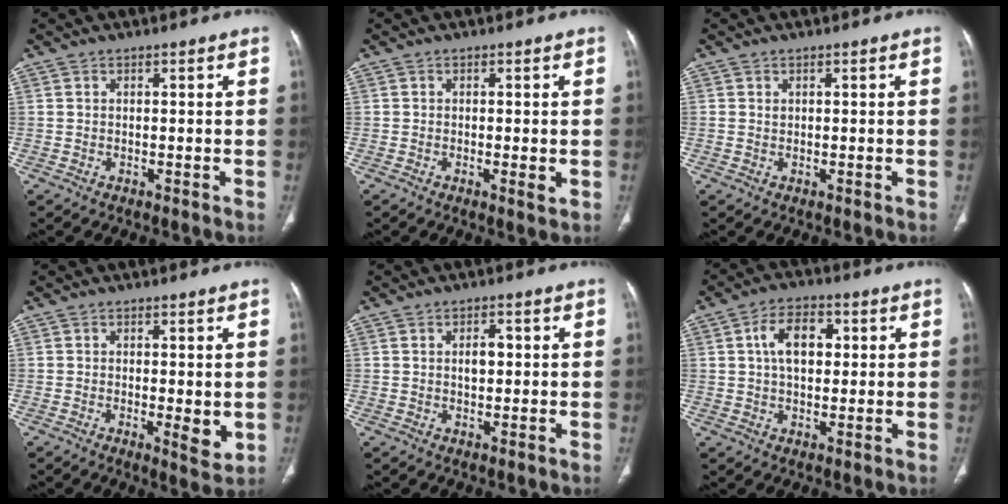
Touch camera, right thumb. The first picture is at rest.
{"total": 2.0, "force": [-0.4, 0.6, 1.9], "torque": [-0.033, -0.006, -0.005]}
{"total": 0.5, "force": [0.2, 0.4, 0.3], "torque": [-0.003, 0.000, 0.006]}
{"total": 4.6, "force": [-0.6, 1.6, 4.2], "torque": [-0.059, -0.013, -0.006]}
{"total": 2.9, "force": [0.4, 1.7, 2.3], "torque": [-0.029, 0.005, 0.007]}
{"total": 8.2, "force": [1.7, 5.0, 6.2], "torque": [-0.093, 0.010, 0.026]}